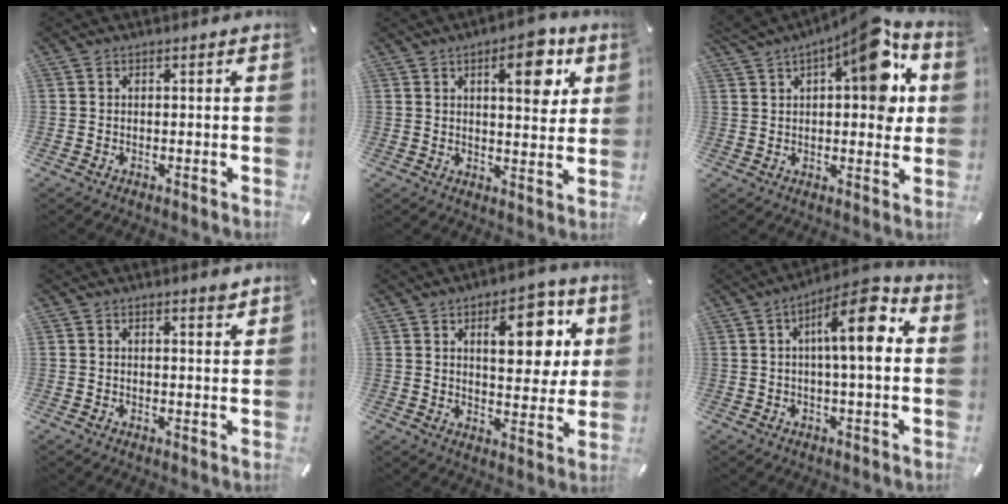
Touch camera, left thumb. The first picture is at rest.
{"total": 10.7, "force": [4.7, 4.4, 8.5], "torque": [-0.099, -0.023, 0.068]}
{"total": 13.9, "force": [6.0, 5.6, 11.2], "torque": [-0.141, -0.035, 0.097]}
{"total": 2.0, "force": [1.8, 0.2, 1.0], "torque": [-0.014, -0.010, 0.030]}
{"total": 14.3, "force": [5.4, 7.6, 10.9], "torque": [-0.141, -0.012, 0.083]}
{"total": 12.8, "force": [2.9, 3.7, 12.0], "torque": [-0.184, -0.005, 0.039]}